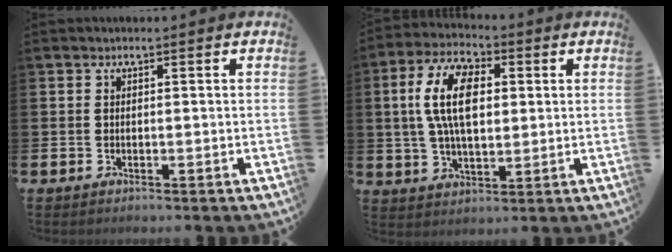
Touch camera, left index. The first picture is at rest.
{"total": 10.0, "force": [2.6, 5.5, 8.0], "torque": [-0.159, 0.013, 0.044]}